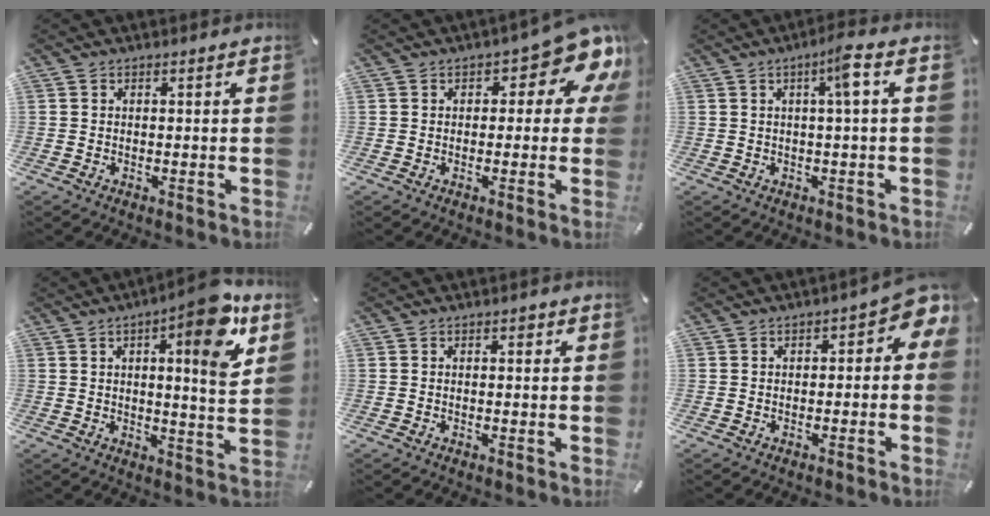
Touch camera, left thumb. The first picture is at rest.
{"total": 10.1, "force": [5.3, 4.5, 7.4], "torque": [-0.086, -0.036, 0.087]}
{"total": 5.4, "force": [1.3, 0.3, 5.2], "torque": [-0.086, -0.005, 0.013]}
{"total": 13.2, "force": [6.5, 2.8, 11.1], "torque": [-0.149, -0.034, 0.095]}
{"total": 0.9, "force": [0.2, 0.7, 0.5], "torque": [-0.011, 0.006, 0.002]}
{"total": 4.2, "force": [0.3, 2.5, 3.4], "torque": [-0.044, 0.000, -0.002]}